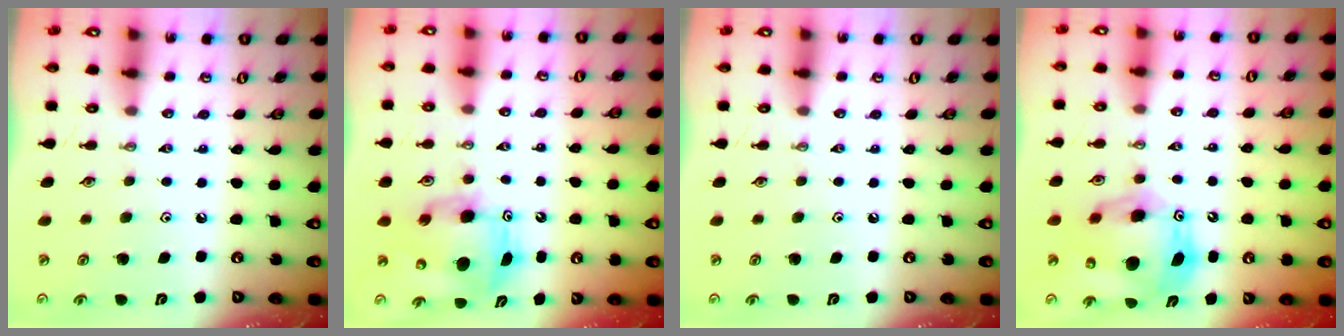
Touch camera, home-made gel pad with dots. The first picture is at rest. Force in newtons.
{"total": 7.6, "press": 7.5, "slide": 1.4}
{"total": 0.0}
{"total": 14.1, "press": 14.0, "slide": 1.8}